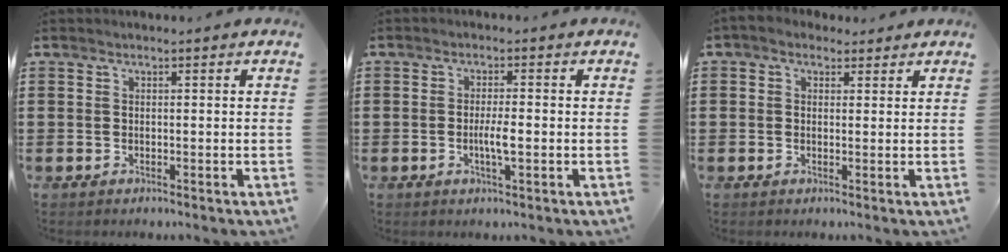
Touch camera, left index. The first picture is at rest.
{"total": 3.2, "force": [-0.7, 0.6, 3.1], "torque": [-0.062, -0.003, -0.015]}
{"total": 1.3, "force": [0.6, 1.1, 0.5], "torque": [-0.013, 0.007, 0.011]}